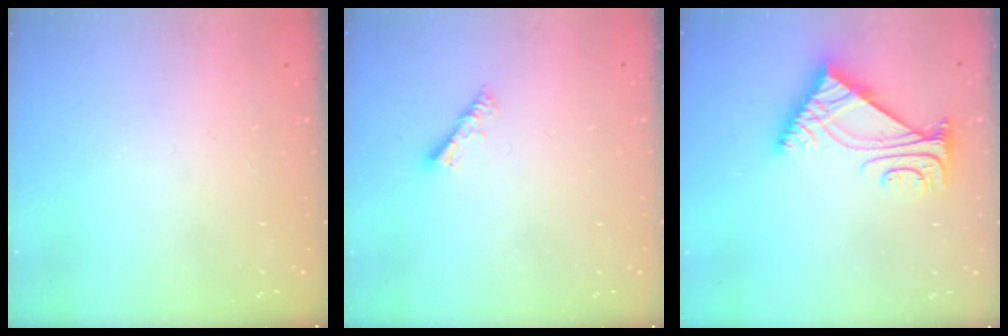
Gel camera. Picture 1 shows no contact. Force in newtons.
{"total": 4.2, "press": 4.2, "slide": 0.5}
{"total": 7.4, "press": 7.3, "slide": 1.0}